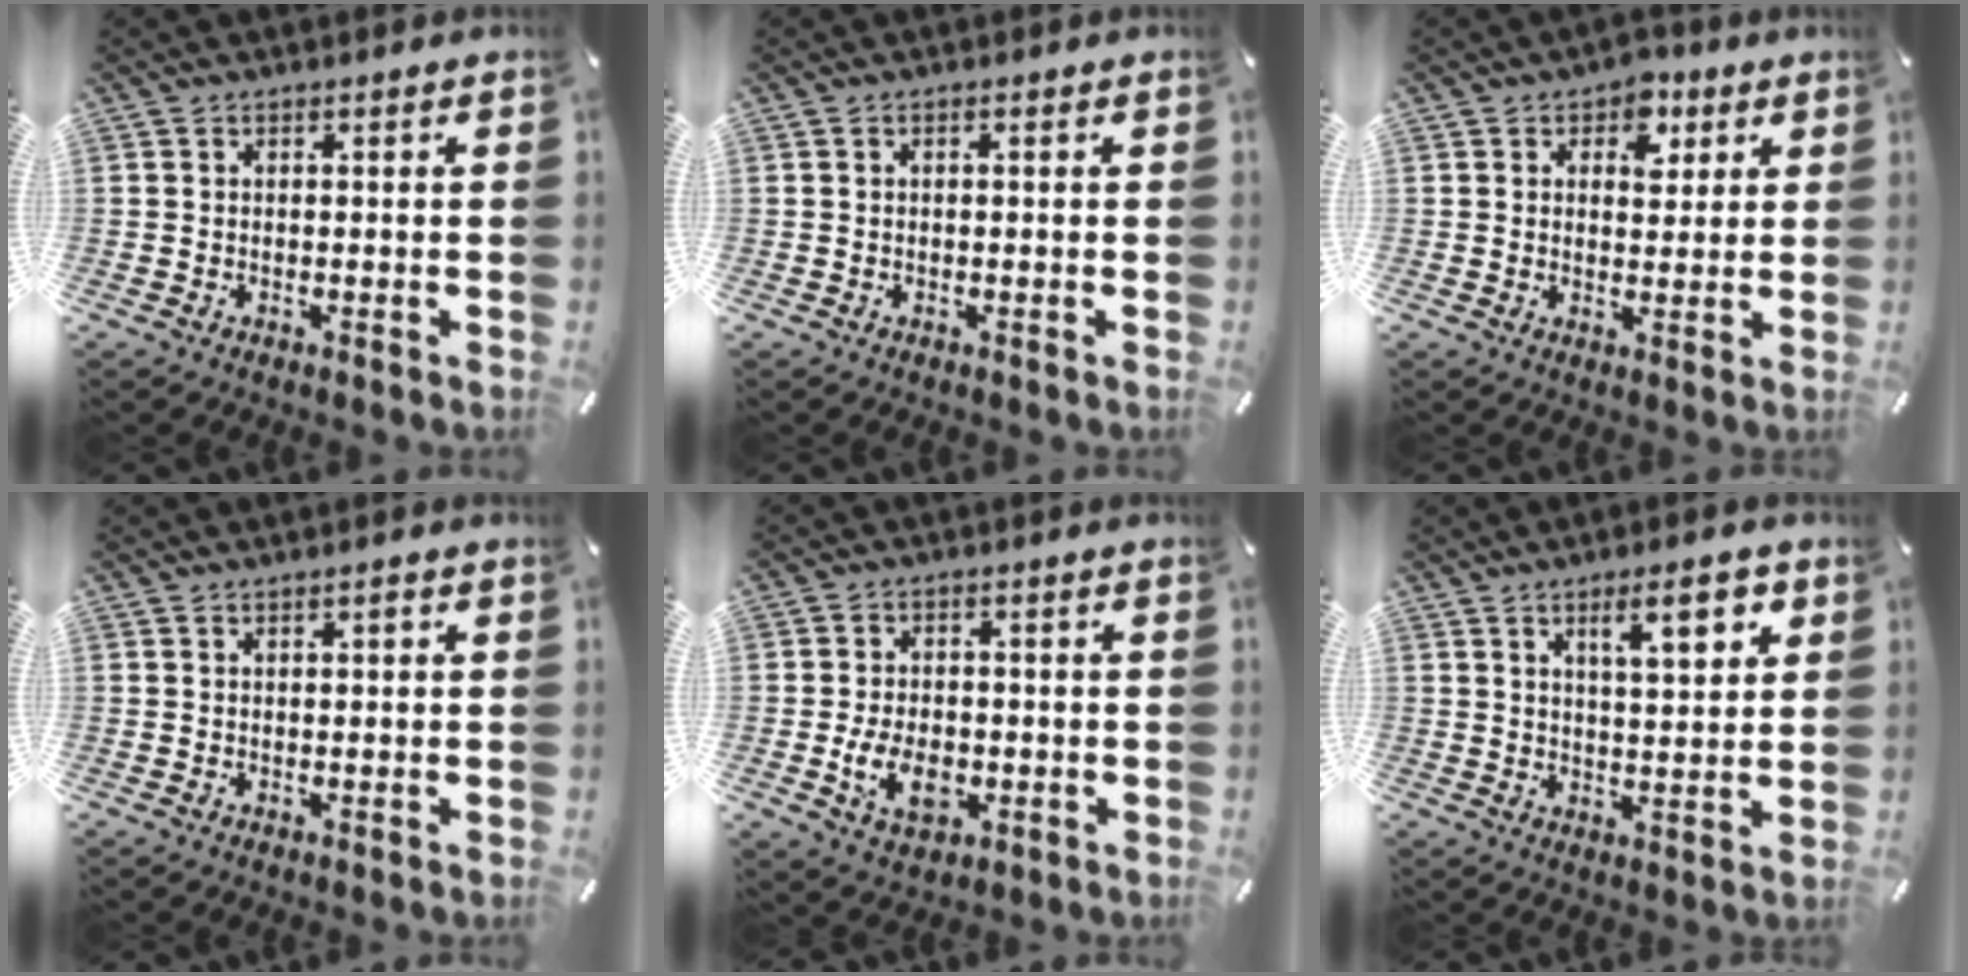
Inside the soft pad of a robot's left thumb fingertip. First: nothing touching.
{"total": 0.0}
{"total": 6.0, "force": [2.7, 4.4, 3.1], "torque": [-0.025, -0.007, 0.038]}
{"total": 0.7, "force": [0.4, 0.2, 0.6], "torque": [-0.013, 0.000, 0.007]}
{"total": 8.1, "force": [-1.8, 5.6, 5.5], "torque": [-0.116, 0.000, -0.031]}
{"total": 9.4, "force": [5.1, 3.0, 7.3], "torque": [-0.104, -0.020, 0.080]}